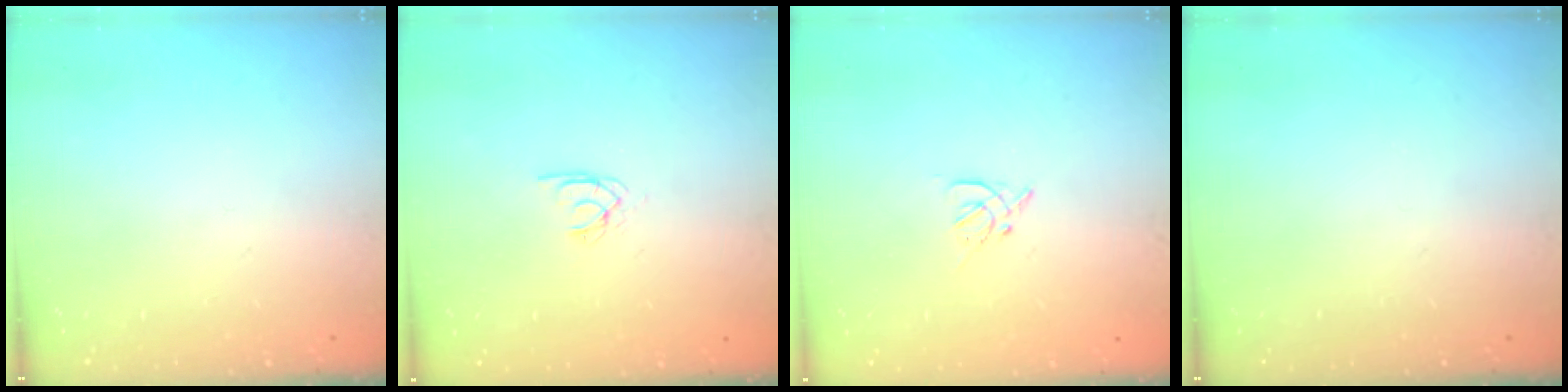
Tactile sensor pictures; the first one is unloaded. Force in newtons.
{"total": 2.0, "press": 2.0, "slide": 0.4}
{"total": 2.7, "press": 2.6, "slide": 0.7}
{"total": 0.0}